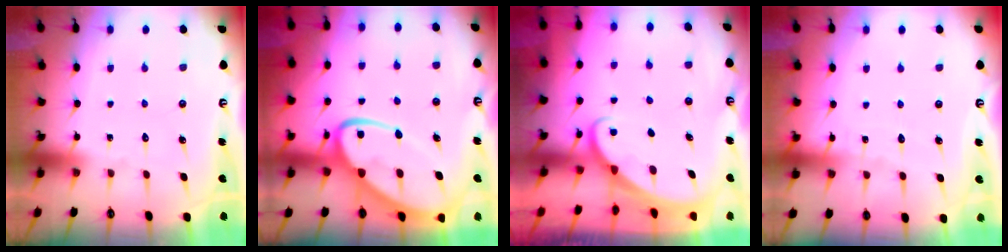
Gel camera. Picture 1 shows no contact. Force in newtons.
{"total": 15.0, "press": 14.9, "slide": 1.3}
{"total": 1.7, "press": 1.7, "slide": 0.1}
{"total": 2.3, "press": 2.3, "slide": 0.3}